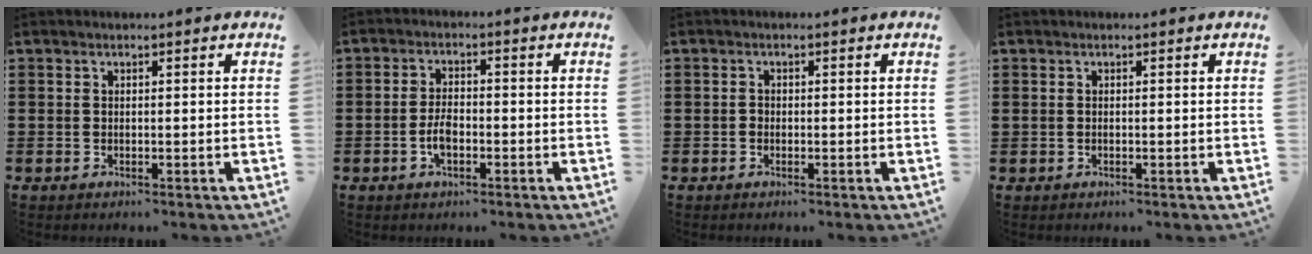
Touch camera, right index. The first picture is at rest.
{"total": 3.8, "force": [-1.3, 1.8, 3.1], "torque": [-0.070, 0.001, -0.028]}
{"total": 0.7, "force": [-0.4, 0.5, 0.3], "torque": [-0.007, 0.001, -0.008]}
{"total": 0.0}